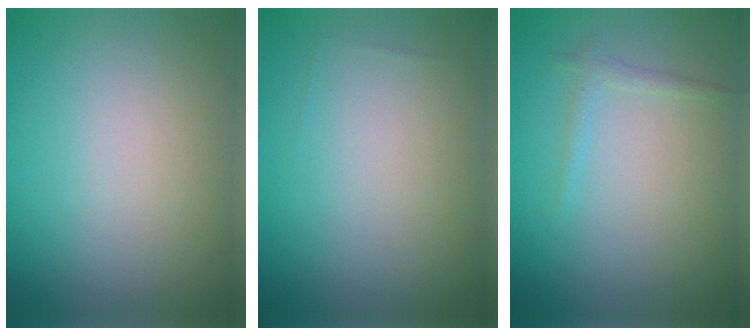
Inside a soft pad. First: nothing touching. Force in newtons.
{"total": 0.0}
{"total": 0.9, "press": 0.9, "slide": 0.1}